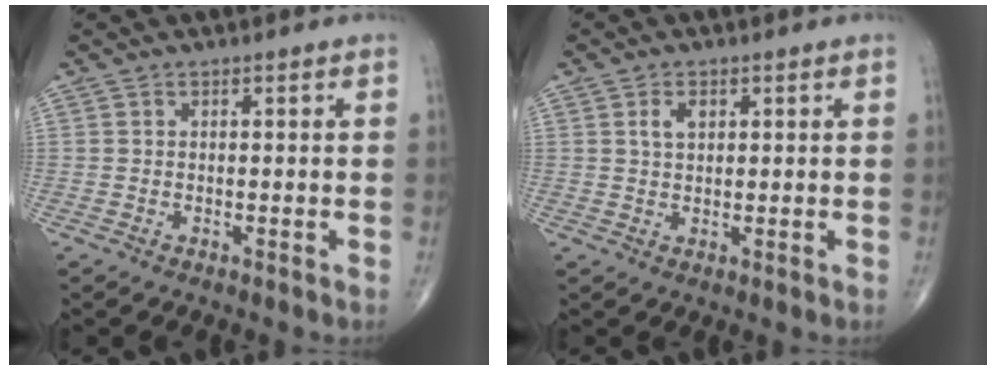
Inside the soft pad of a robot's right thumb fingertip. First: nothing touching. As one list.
[{"total": 2.9, "force": [1.0, 1.8, 2.0], "torque": [-0.033, 0.001, 0.019]}]